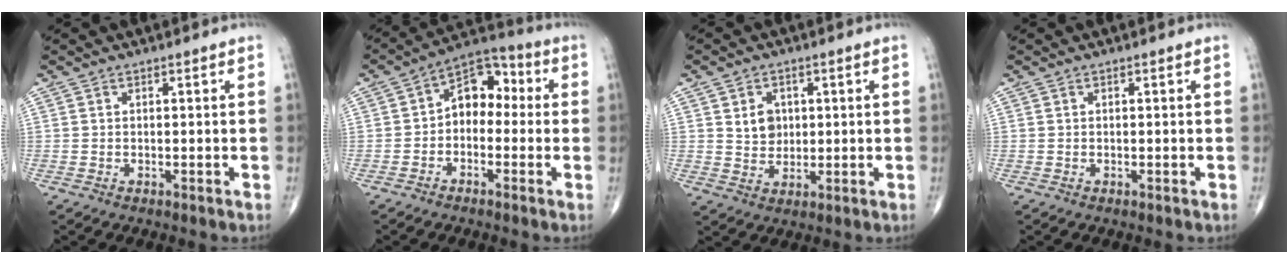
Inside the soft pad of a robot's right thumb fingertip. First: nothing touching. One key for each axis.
{"total": 9.1, "fx": -0.2, "fy": 6.2, "fz": 6.6, "tx": -0.065, "ty": 0.039, "tz": -0.025}
{"total": 4.9, "fx": 1.2, "fy": 4.0, "fz": 2.6, "tx": -0.021, "ty": -0.008, "tz": 0.025}
{"total": 0.0}